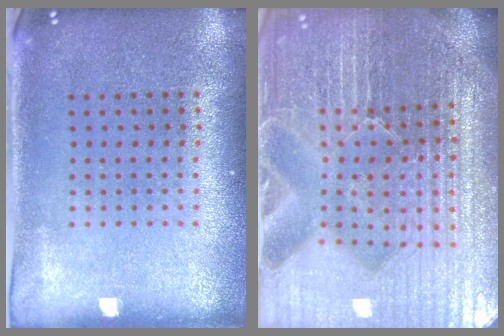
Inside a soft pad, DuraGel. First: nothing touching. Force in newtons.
{"total": 6.7, "press": 5.8, "slide": 3.3}